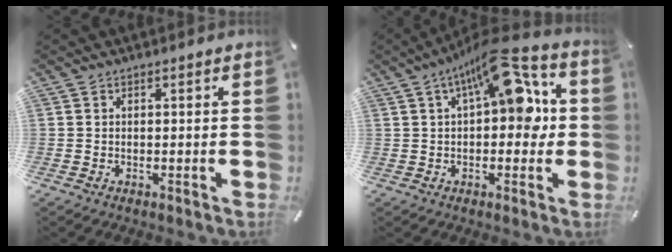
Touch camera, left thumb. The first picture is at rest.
{"total": 15.2, "force": [6.3, 6.7, 12.1], "torque": [-0.170, -0.031, 0.104]}